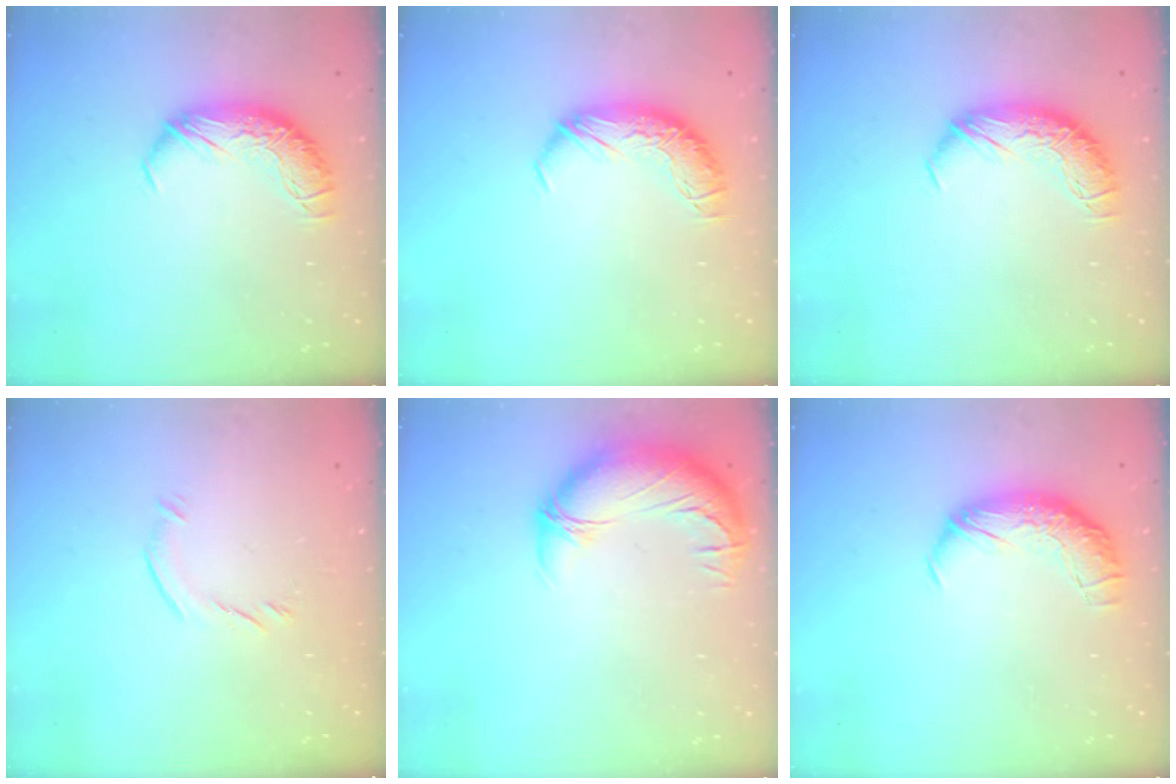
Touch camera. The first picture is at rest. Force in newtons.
{"total": 0.0}
{"total": 0.0}
{"total": 4.8, "press": 4.5, "slide": 1.5}
{"total": 3.0, "press": 0.9, "slide": 2.8}
{"total": 2.4, "press": 1.1, "slide": 2.1}